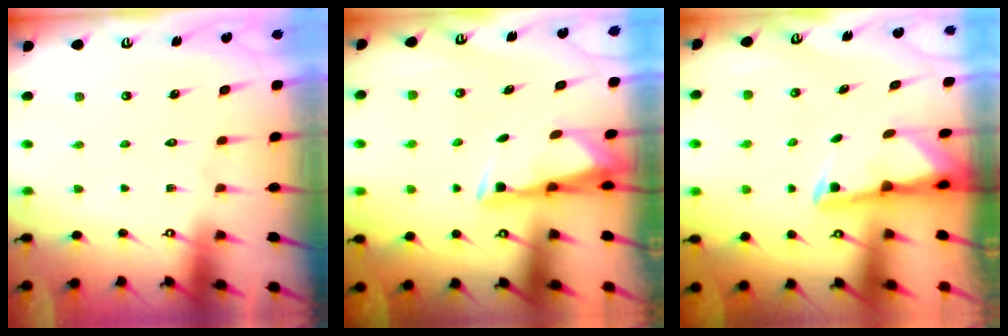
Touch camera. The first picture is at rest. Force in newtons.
{"total": 2.9, "press": 2.7, "slide": 0.8}
{"total": 3.0, "press": 2.9, "slide": 0.7}